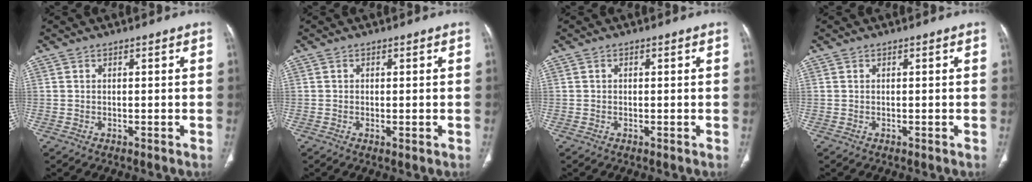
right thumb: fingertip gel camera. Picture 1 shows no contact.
{"total": 1.0, "force": [-0.3, 0.4, 0.9], "torque": [-0.017, -0.004, -0.003]}
{"total": 0.0}
{"total": 0.0}